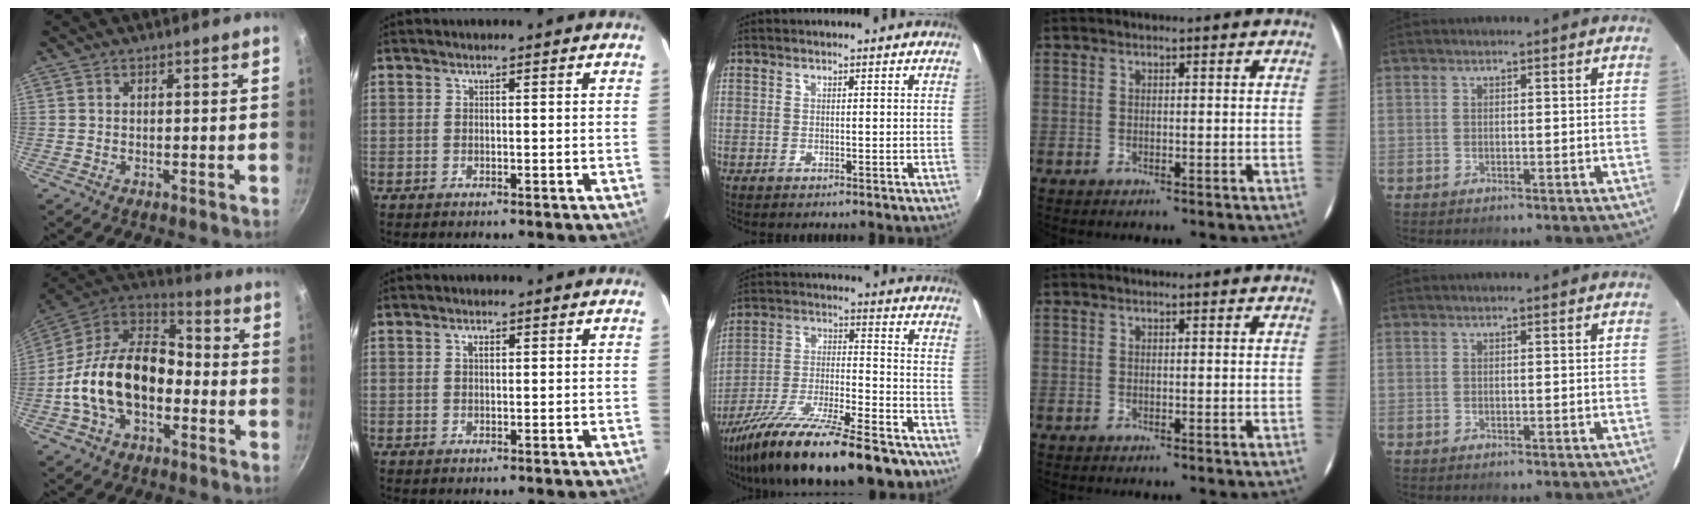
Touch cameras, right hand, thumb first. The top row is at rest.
{"thumb": {"total": 20.7, "force": [-4.2, 13.5, 15.1], "torque": [-0.242, 0.054, -0.091]}, "index": {"total": 1.2, "force": [0.4, 0.7, 0.9], "torque": [-0.017, 0.005, 0.005]}, "middle": {"total": 22.7, "force": [-16.6, 5.3, 14.6], "torque": [-0.260, -0.041, -0.261]}}